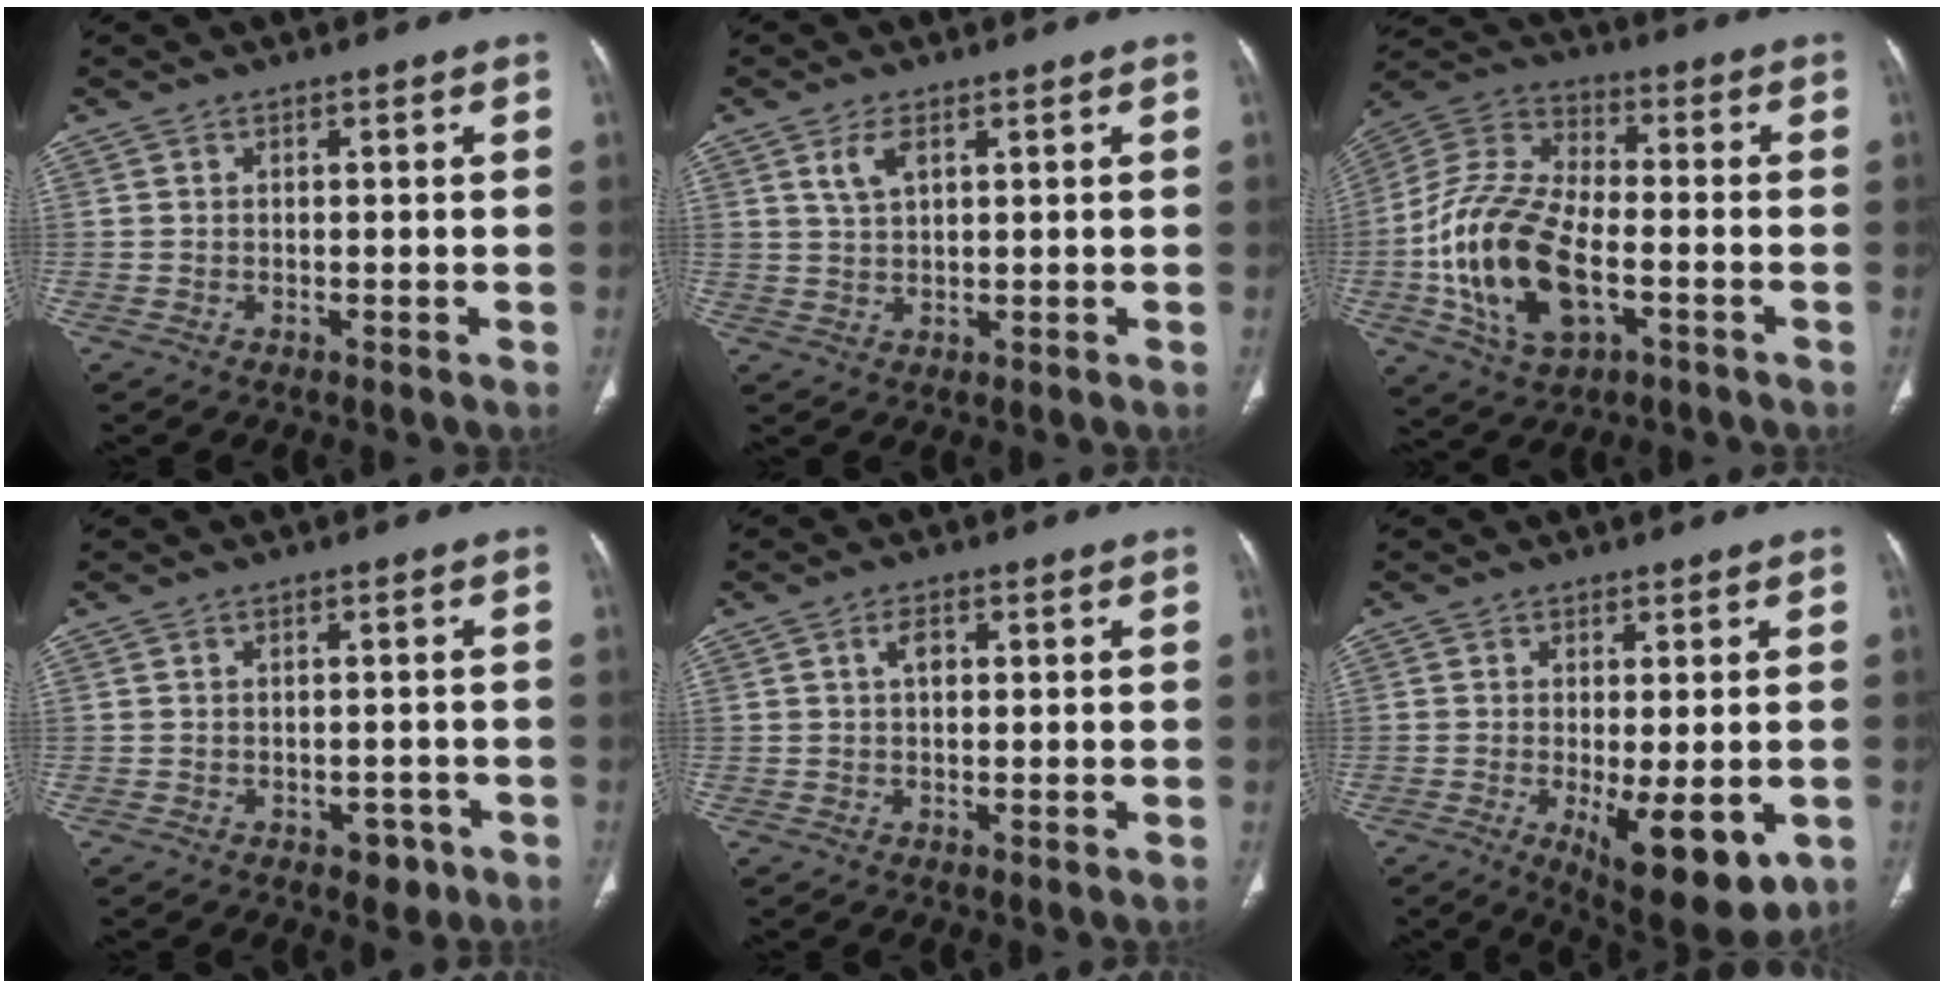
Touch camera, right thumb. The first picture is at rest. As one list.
[{"total": 3.8, "force": [1.8, 1.8, 2.7], "torque": [-0.053, -0.005, 0.041]}, {"total": 19.7, "force": [-4.9, 10.6, 15.9], "torque": [-0.313, 0.022, -0.089]}, {"total": 2.2, "force": [-1.5, 1.4, 0.9], "torque": [0.001, 0.010, -0.016]}, {"total": 2.4, "force": [0.6, 1.2, 1.9], "torque": [-0.034, 0.001, 0.008]}, {"total": 12.4, "force": [-3.8, 4.6, 10.9], "torque": [-0.146, -0.023, -0.043]}]